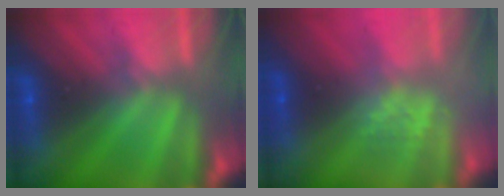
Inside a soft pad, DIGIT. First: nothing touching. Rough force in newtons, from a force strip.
{"total": 2.8}